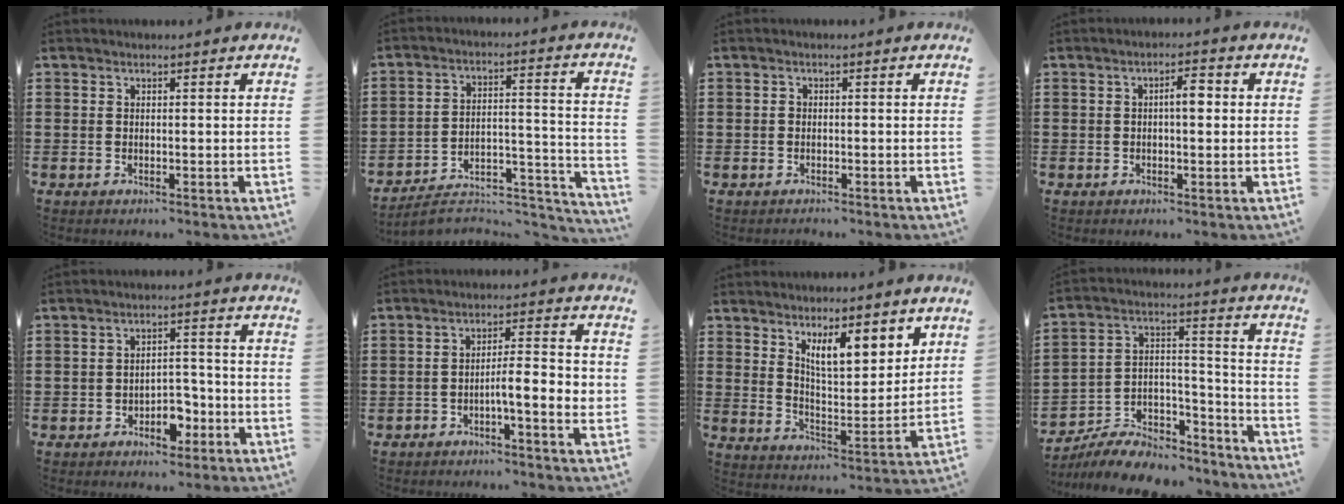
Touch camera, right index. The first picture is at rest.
{"total": 6.4, "force": [-5.6, 2.0, 2.3], "torque": [-0.031, 0.012, -0.106]}
{"total": 0.9, "force": [-0.5, 0.6, 0.3], "torque": [-0.008, -0.001, -0.011]}
{"total": 3.1, "force": [0.1, 1.0, 3.0], "torque": [-0.048, 0.002, -0.002]}
{"total": 4.6, "force": [-2.7, 2.5, 2.7], "torque": [-0.044, 0.009, -0.050]}
{"total": 5.4, "force": [-1.9, 0.9, 5.0], "torque": [-0.078, -0.001, -0.036]}
{"total": 8.4, "force": [5.6, 2.7, 5.6], "torque": [-0.100, -0.021, 0.095]}
{"total": 7.7, "force": [-6.7, 3.0, 2.2], "torque": [-0.042, 0.020, -0.130]}